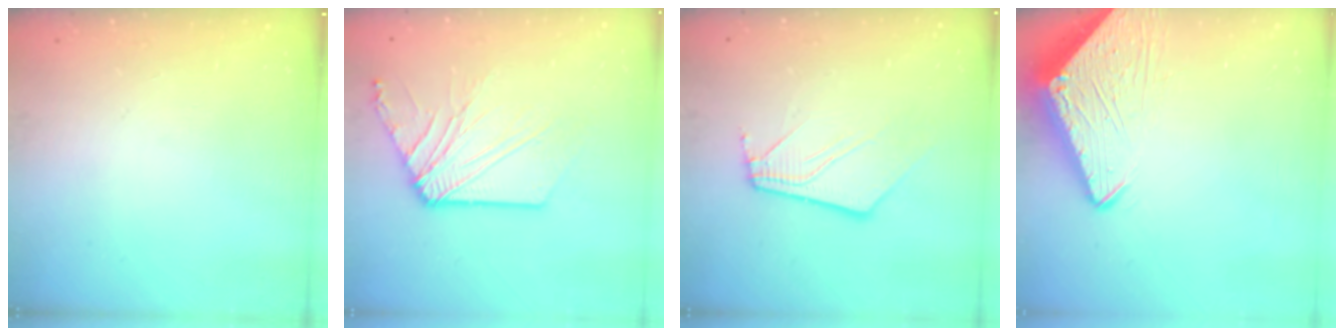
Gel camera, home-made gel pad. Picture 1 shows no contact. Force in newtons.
{"total": 11.5, "press": 11.5, "slide": 0.8}
{"total": 10.2, "press": 10.1, "slide": 1.2}
{"total": 7.1, "press": 7.0, "slide": 0.7}